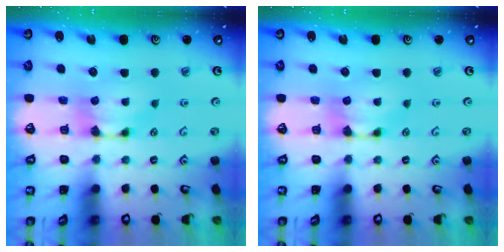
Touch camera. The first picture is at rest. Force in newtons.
{"total": 0.0}